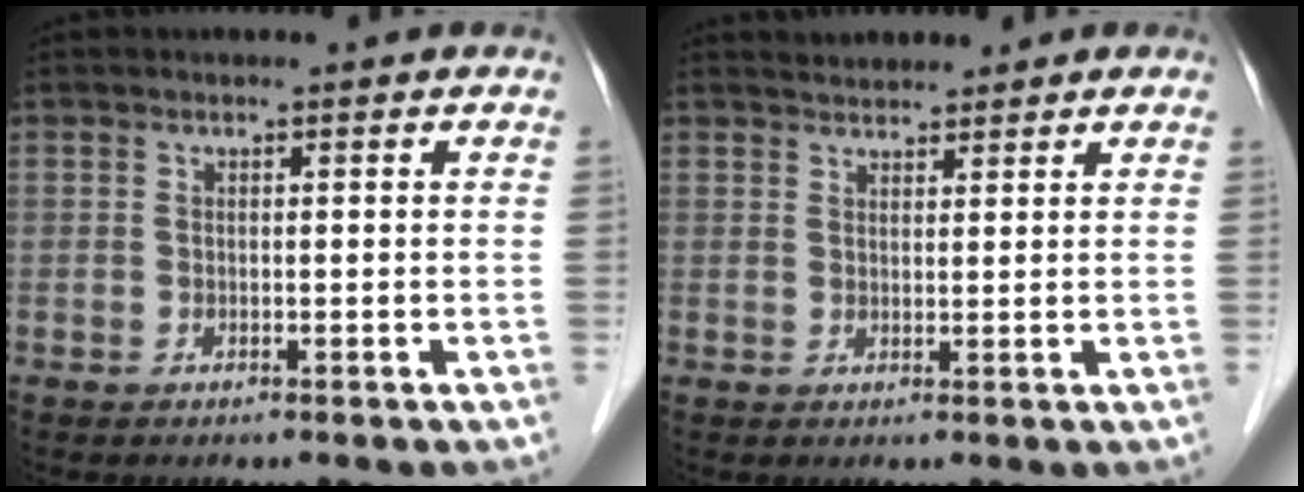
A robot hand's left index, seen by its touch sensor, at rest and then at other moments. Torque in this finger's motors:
{"motor_torque": [0.09, -0.50, 0.52, 0.06]}